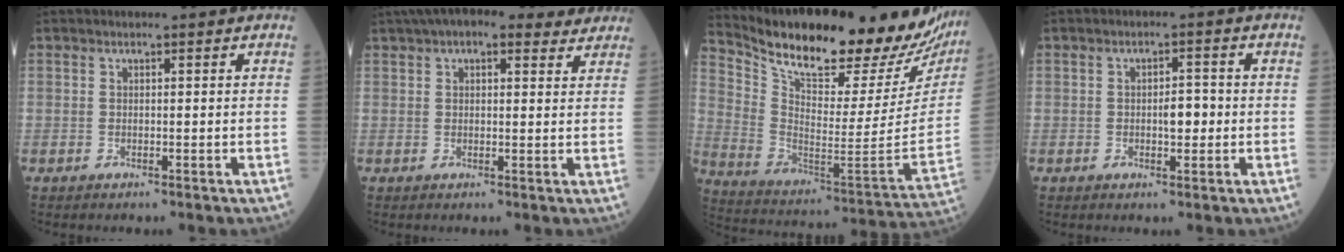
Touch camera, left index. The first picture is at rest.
{"total": 12.6, "force": [9.8, 4.3, 6.6], "torque": [-0.099, 0.051, 0.131]}
{"total": 30.1, "force": [25.8, 6.6, 14.0], "torque": [-0.244, -0.076, 0.364]}
{"total": 2.9, "force": [-0.6, 1.2, 2.6], "torque": [-0.037, 0.001, -0.009]}